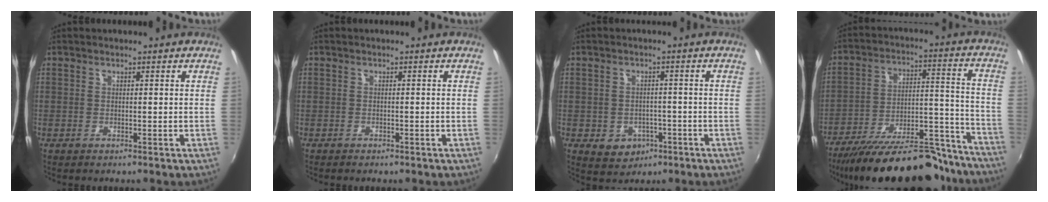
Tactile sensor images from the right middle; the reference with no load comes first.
{"total": 1.1, "force": [-1.0, 0.5, 0.3], "torque": [-0.010, -0.005, -0.016]}
{"total": 6.2, "force": [-2.6, 5.1, 2.4], "torque": [-0.062, -0.001, -0.023]}
{"total": 27.2, "force": [-22.7, 8.3, 12.4], "torque": [-0.209, 0.005, -0.310]}